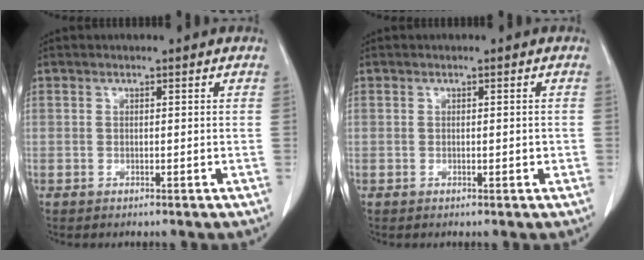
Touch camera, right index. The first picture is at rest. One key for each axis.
{"total": 1.1, "fx": -0.1, "fy": 0.4, "fz": 1.0, "tx": -0.017, "ty": 0.000, "tz": 0.001}